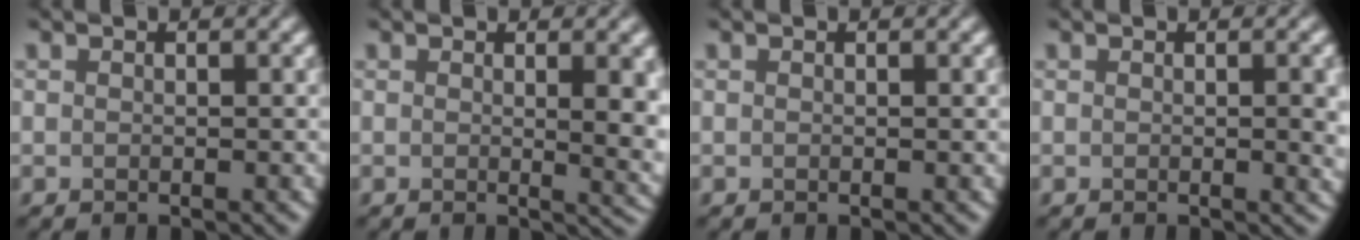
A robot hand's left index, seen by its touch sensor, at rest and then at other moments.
{"total": 5.0, "force": [0.6, 1.7, 4.7], "torque": [-0.042, -0.004, 0.013]}
{"total": 0.0}
{"total": 2.7, "force": [0.0, 0.7, 2.6], "torque": [-0.025, 0.000, -0.002]}